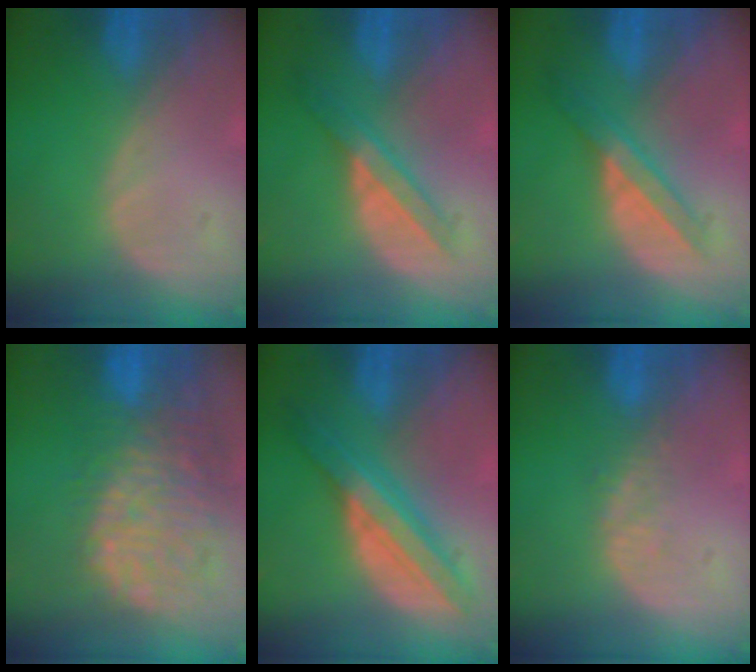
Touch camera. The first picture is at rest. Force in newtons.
{"total": 5.9, "press": 5.3, "slide": 2.6}
{"total": 5.9, "press": 5.3, "slide": 2.6}
{"total": 13.8, "press": 11.6, "slide": 7.5}
{"total": 8.2, "press": 8.2, "slide": 0.6}
{"total": 2.5, "press": 1.9, "slide": 1.7}